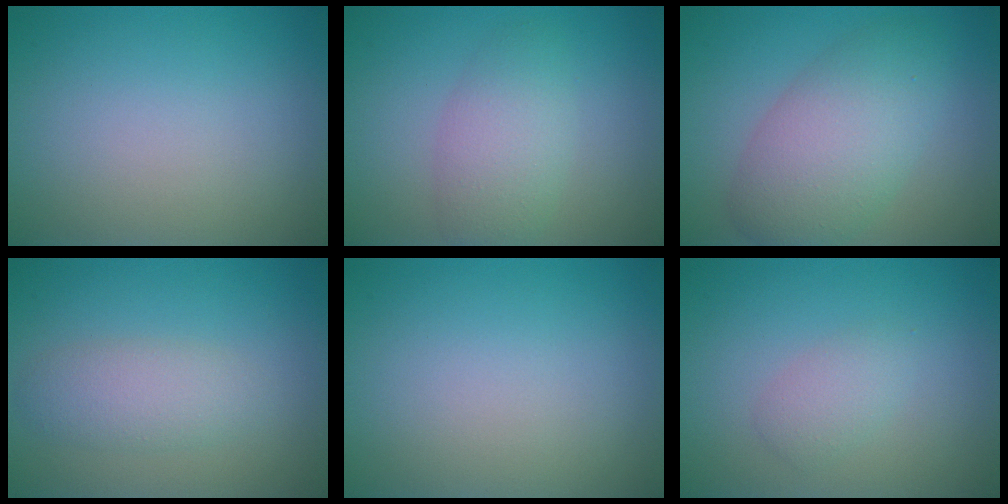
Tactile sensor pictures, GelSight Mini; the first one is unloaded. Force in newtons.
{"total": 2.4, "press": 2.4, "slide": 0.2}
{"total": 6.6, "press": 6.6, "slide": 0.3}
{"total": 2.9, "press": 2.9, "slide": 0.2}
{"total": 0.0}
{"total": 1.7, "press": 1.7, "slide": 0.1}